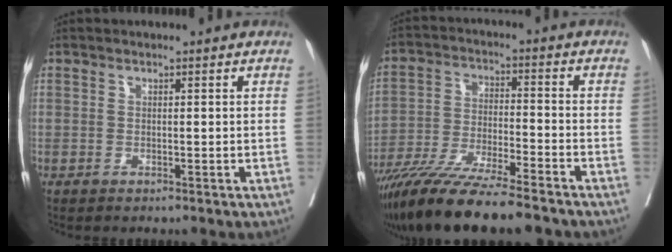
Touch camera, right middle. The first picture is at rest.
{"total": 15.3, "force": [-12.5, 1.1, 8.7], "torque": [-0.170, -0.040, -0.217]}